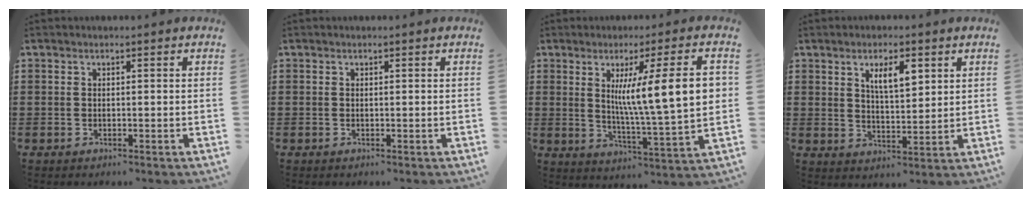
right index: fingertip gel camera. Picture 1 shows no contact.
{"total": 0.0}
{"total": 12.6, "force": [3.0, 1.5, 12.2], "torque": [-0.209, -0.004, 0.045]}
{"total": 5.3, "force": [2.6, 1.8, 4.2], "torque": [-0.074, 0.001, 0.041]}